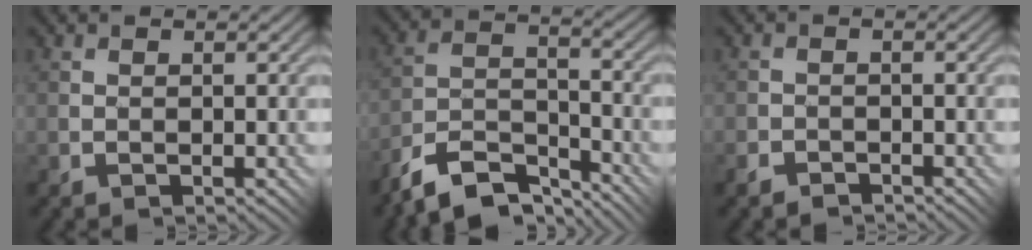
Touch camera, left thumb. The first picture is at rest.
{"total": 9.0, "force": [-7.6, 2.8, 4.1], "torque": [-0.068, 0.005, -0.146]}
{"total": 1.8, "force": [-1.6, 0.7, 0.3], "torque": [-0.003, 0.003, -0.035]}